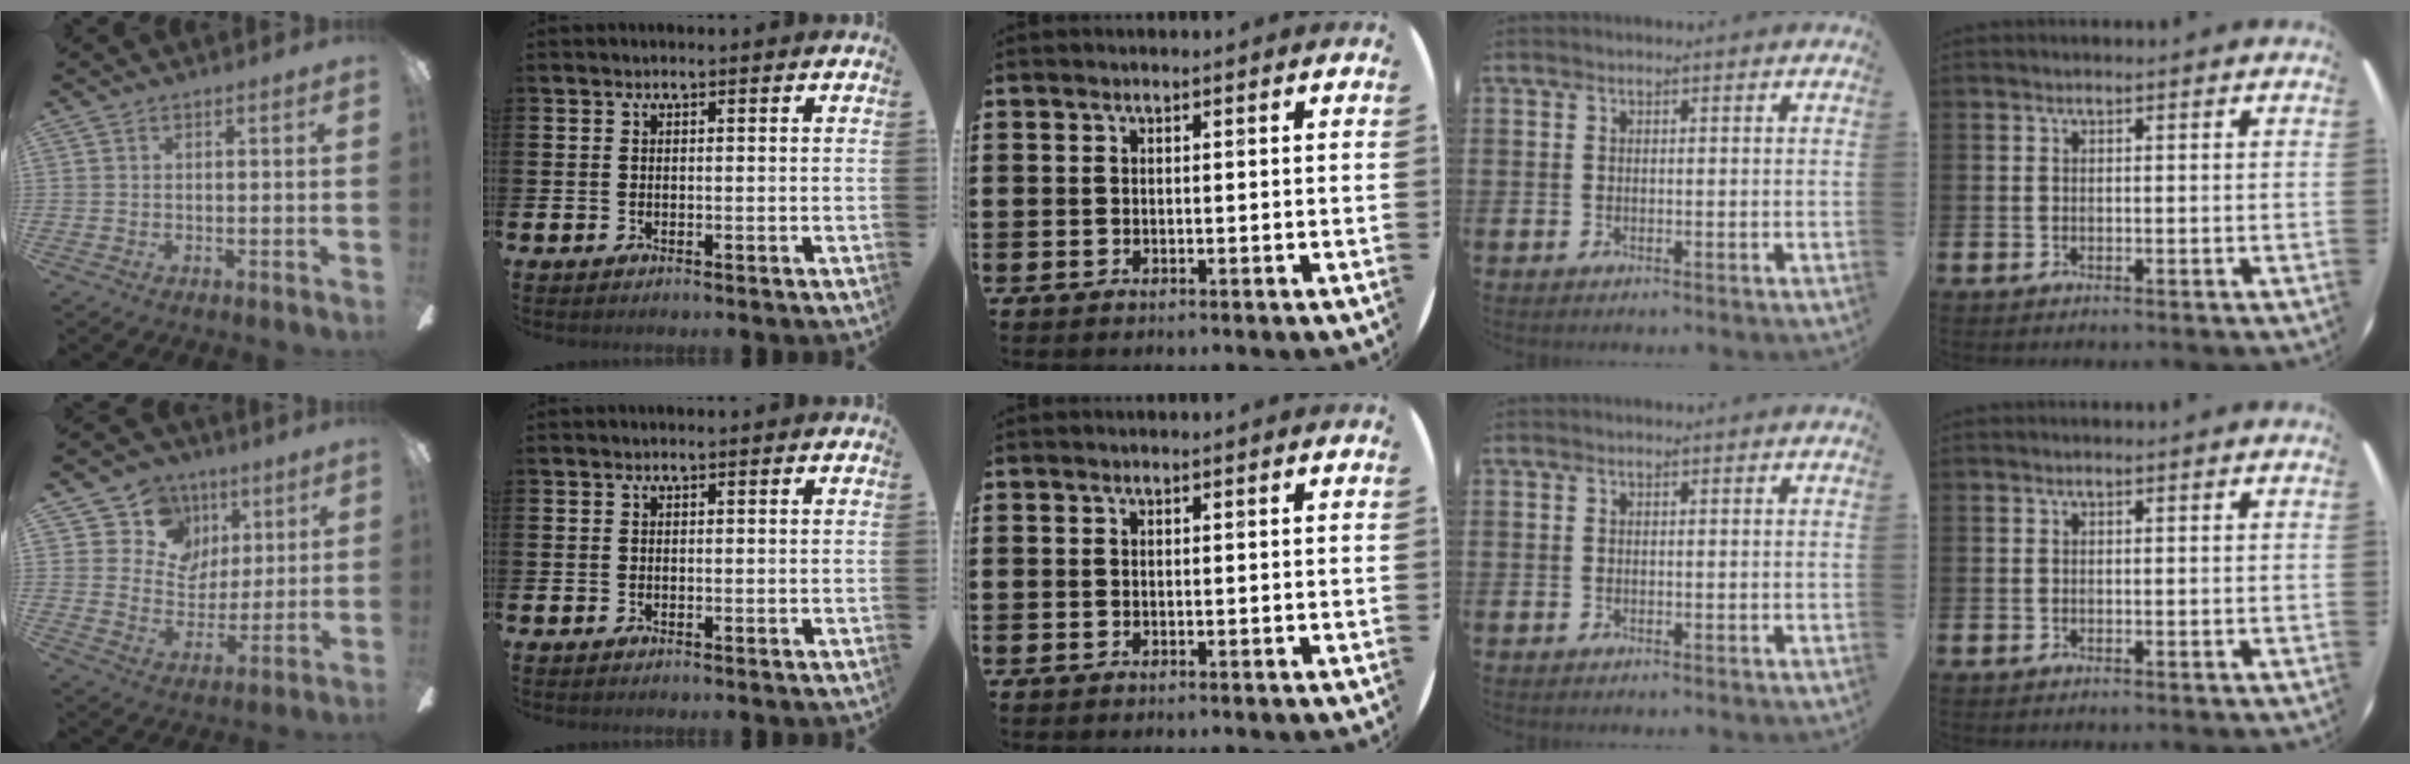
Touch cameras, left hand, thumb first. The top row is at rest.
{"thumb": {"total": 12.2, "force": [6.4, 10.2, 2.2], "torque": [-0.048, -0.041, 0.127]}}